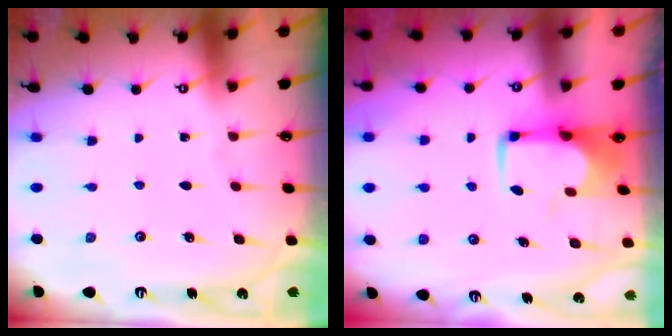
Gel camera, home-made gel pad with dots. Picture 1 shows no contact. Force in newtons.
{"total": 1.0, "press": 0.7, "slide": 0.7}